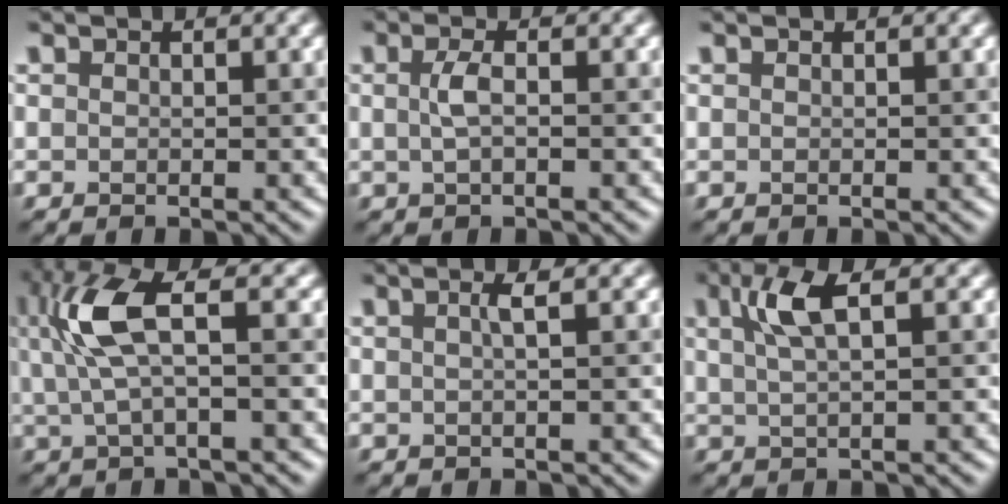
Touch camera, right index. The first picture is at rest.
{"total": 1.6, "force": [0.1, 0.4, 1.5], "torque": [-0.032, 0.009, 0.005]}
{"total": 0.0}
{"total": 5.7, "force": [1.4, 1.4, 5.3], "torque": [-0.121, 0.011, 0.032]}
{"total": 1.5, "force": [0.2, 0.3, 1.5], "torque": [-0.022, 0.009, 0.003]}
{"total": 3.5, "force": [1.5, 0.9, 3.1], "torque": [-0.055, 0.011, 0.032]}